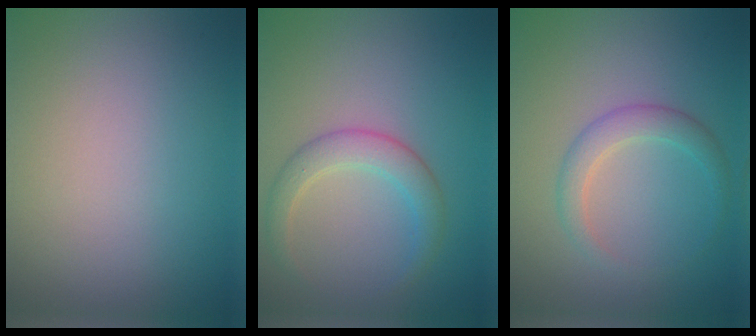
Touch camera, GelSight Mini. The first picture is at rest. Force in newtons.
{"total": 2.9, "press": 2.9, "slide": 0.3}
{"total": 2.4, "press": 2.4, "slide": 0.1}